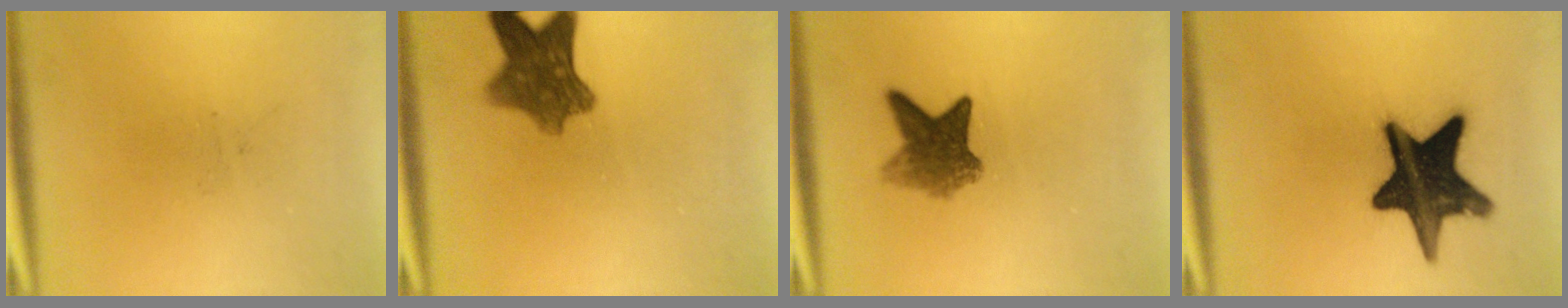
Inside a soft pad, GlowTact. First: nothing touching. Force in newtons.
{"total": 8.2}
{"total": 5.7}
{"total": 16.8}